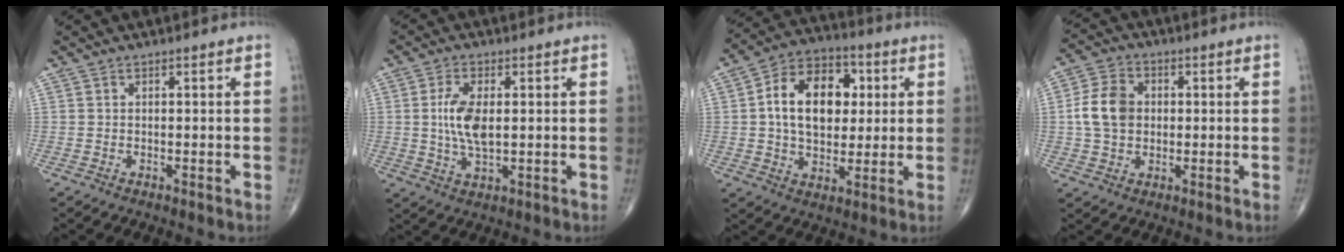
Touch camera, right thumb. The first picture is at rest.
{"total": 7.5, "force": [0.6, 3.4, 6.6], "torque": [-0.135, -0.007, 0.012]}
{"total": 16.0, "force": [2.5, 10.8, 11.5], "torque": [-0.154, 0.013, 0.036]}
{"total": 8.7, "force": [0.5, 6.7, 5.6], "torque": [-0.094, 0.012, 0.004]}